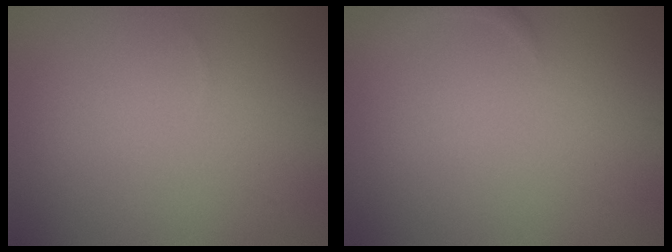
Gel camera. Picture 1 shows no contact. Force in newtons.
{"total": 1.0, "press": 1.0, "slide": 0.1}